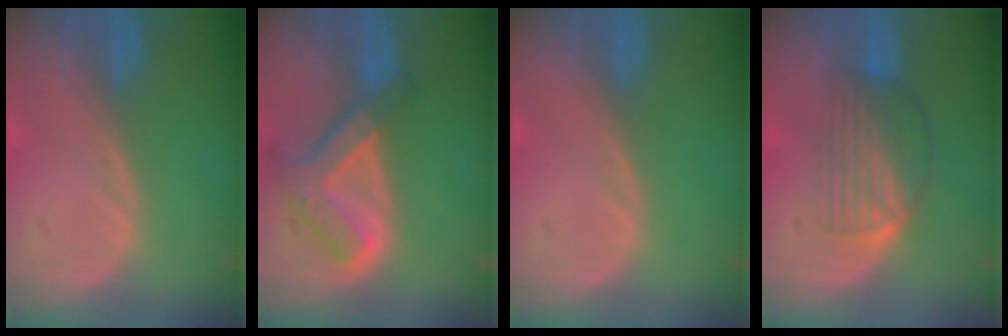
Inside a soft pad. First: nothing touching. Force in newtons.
{"total": 7.6, "press": 6.5, "slide": 4.0}
{"total": 0.0}
{"total": 6.8, "press": 6.0, "slide": 3.3}